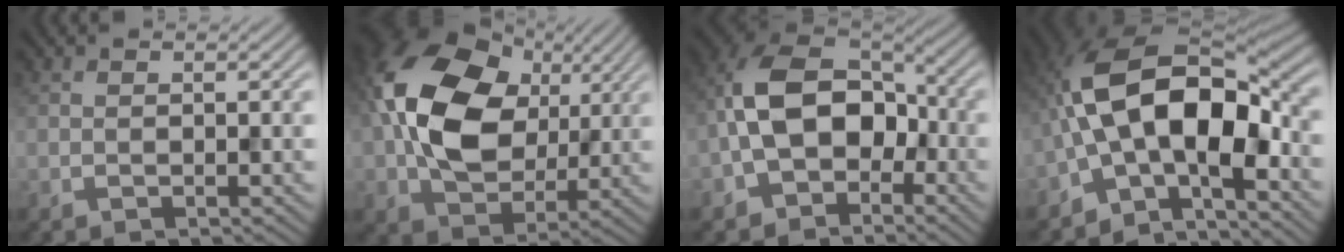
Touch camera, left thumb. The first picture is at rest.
{"total": 17.0, "force": [3.5, 12.0, 11.5], "torque": [-0.255, 0.017, 0.065]}
{"total": 11.5, "force": [-2.4, 7.8, 8.1], "torque": [-0.163, 0.008, -0.061]}
{"total": 13.8, "force": [-2.5, 6.7, 11.8], "torque": [-0.197, 0.016, -0.064]}